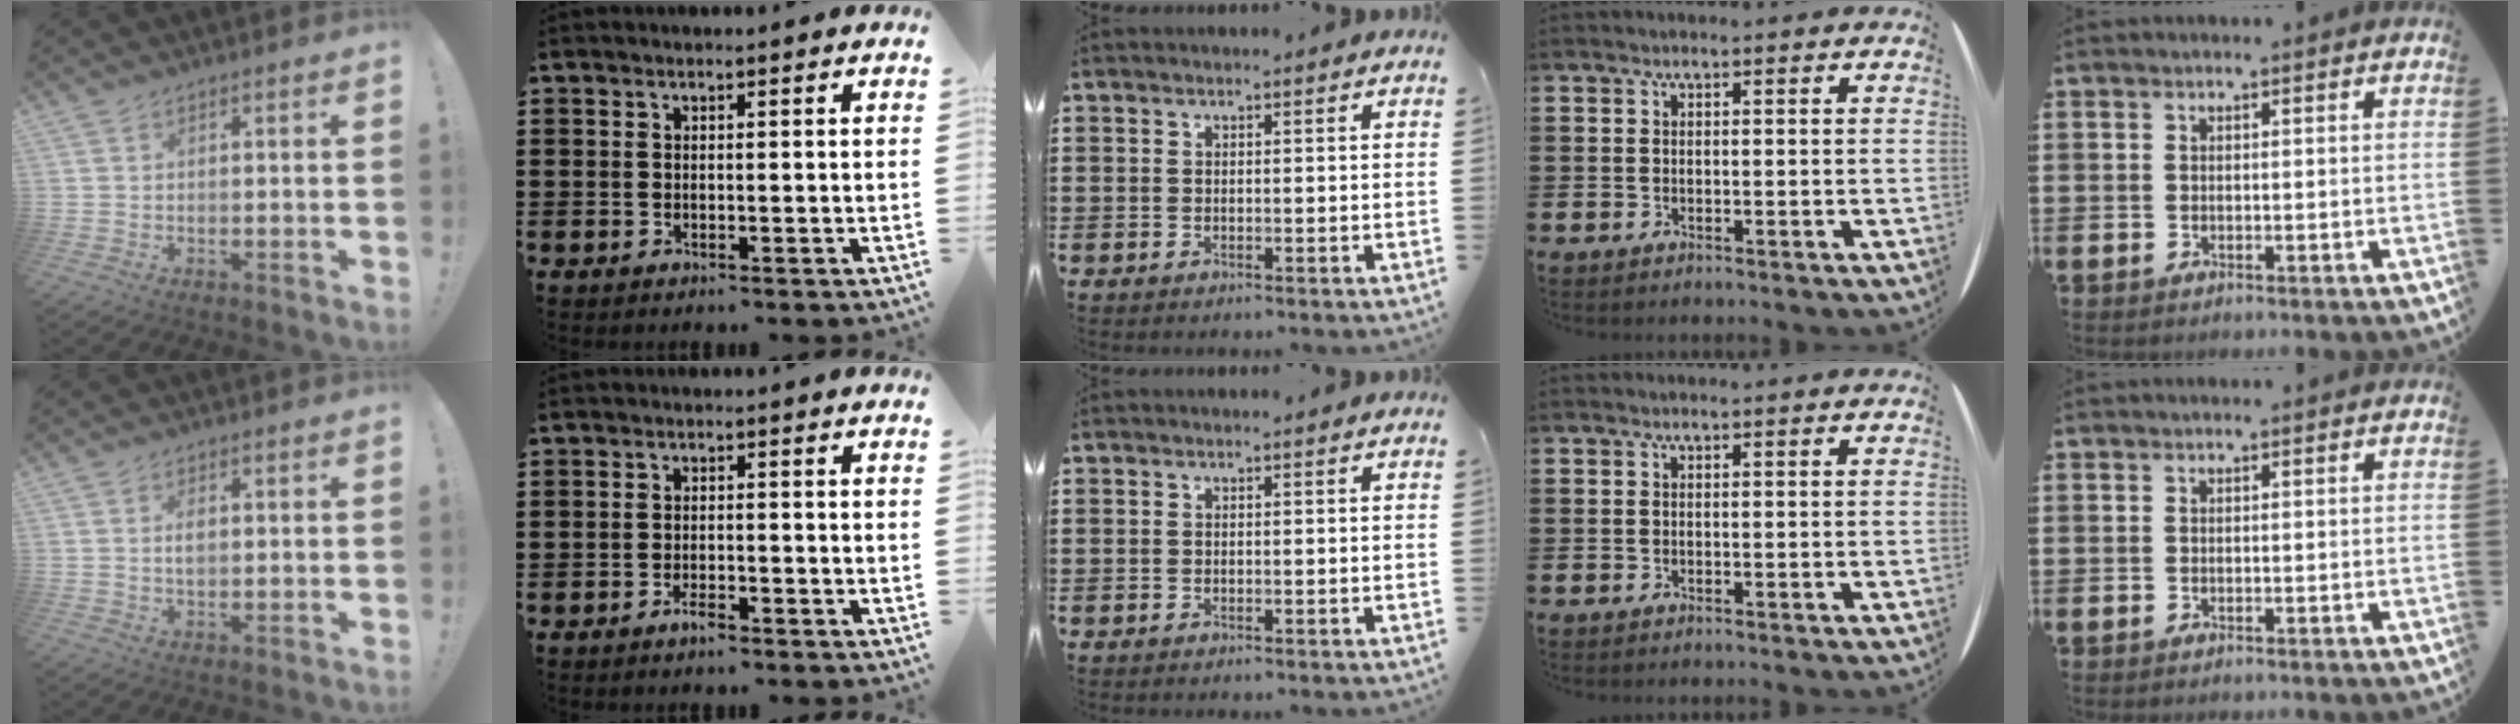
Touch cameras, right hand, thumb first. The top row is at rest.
{"thumb": {"total": 2.4, "force": [0.1, 1.3, 2.0], "torque": [-0.032, 0.002, -0.001]}, "index": {"total": 1.9, "force": [-1.5, 0.6, 1.0], "torque": [-0.021, -0.001, -0.028]}}